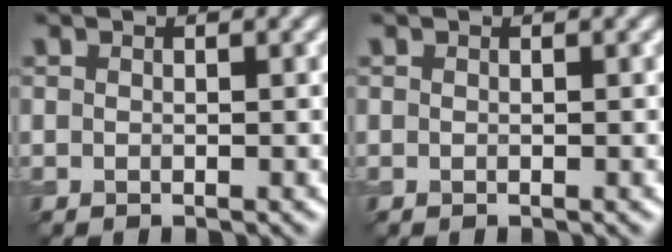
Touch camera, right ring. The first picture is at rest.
{"total": 0.0}